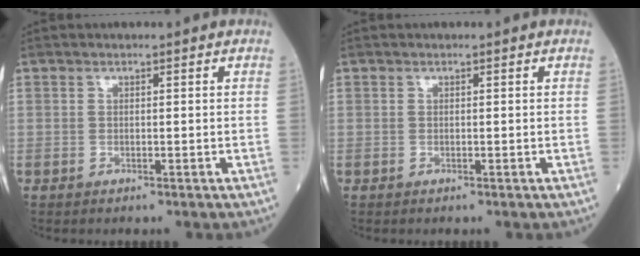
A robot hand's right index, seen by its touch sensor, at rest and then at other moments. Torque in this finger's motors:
{"motor_torque": [0.00, 0.00, 0.00, 0.00]}